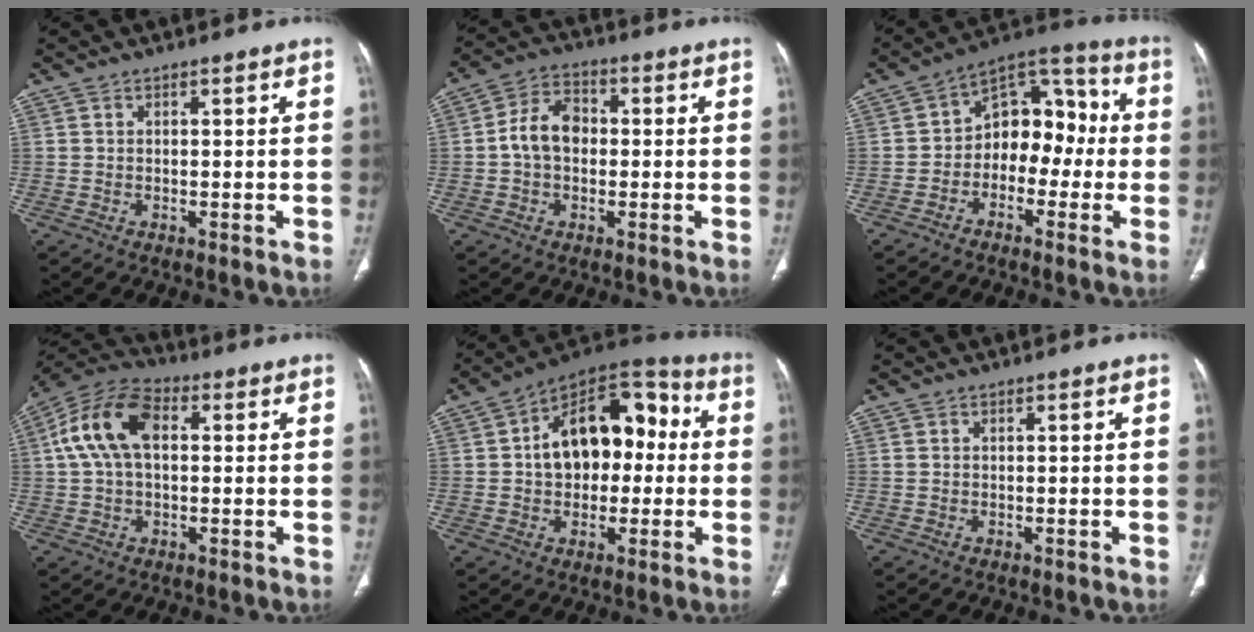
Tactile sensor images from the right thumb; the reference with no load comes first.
{"total": 8.0, "force": [-0.2, 5.8, 5.5], "torque": [-0.086, 0.023, -0.014]}
{"total": 12.4, "force": [-1.6, 8.5, 8.8], "torque": [-0.078, 0.050, -0.044]}
{"total": 12.9, "force": [2.2, 7.8, 10.0], "torque": [-0.199, 0.032, 0.034]}
{"total": 18.6, "force": [1.5, 12.0, 14.2], "torque": [-0.169, 0.046, 0.017]}
{"total": 0.0}